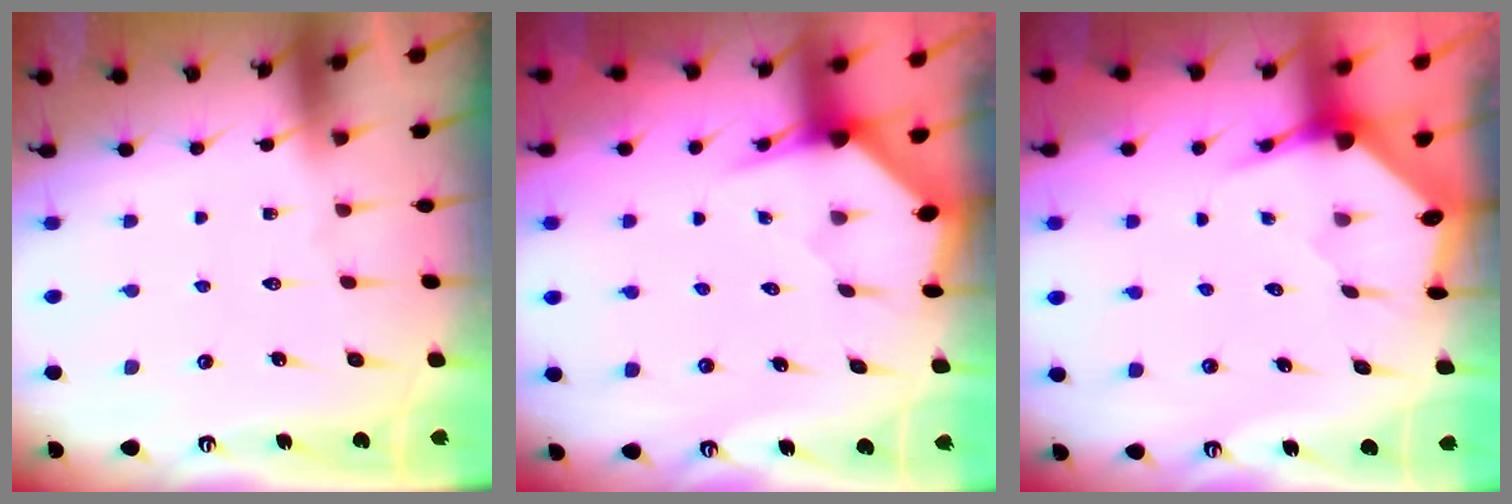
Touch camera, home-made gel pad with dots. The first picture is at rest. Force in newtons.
{"total": 3.3, "press": 3.3, "slide": 0.3}
{"total": 3.6, "press": 3.5, "slide": 0.6}